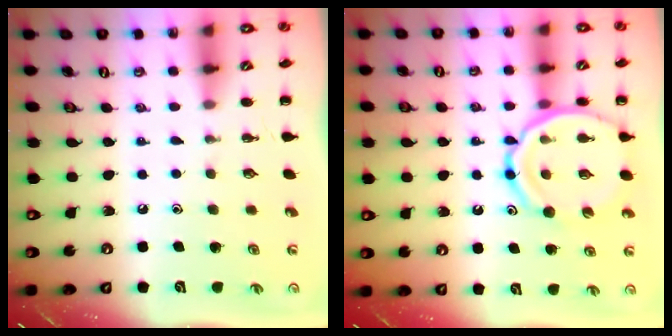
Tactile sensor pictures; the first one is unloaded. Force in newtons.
{"total": 15.1, "press": 14.8, "slide": 2.7}